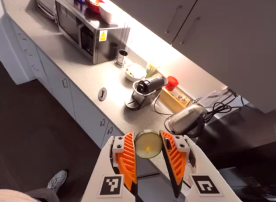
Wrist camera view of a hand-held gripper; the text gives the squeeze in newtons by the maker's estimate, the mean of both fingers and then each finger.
{"total": 11.6, "left": 11.9, "right": 11.2}